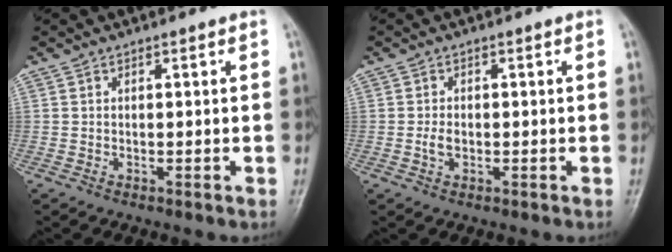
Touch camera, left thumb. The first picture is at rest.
{"total": 2.1, "force": [-0.3, 1.4, 1.5], "torque": [-0.028, 0.002, -0.007]}